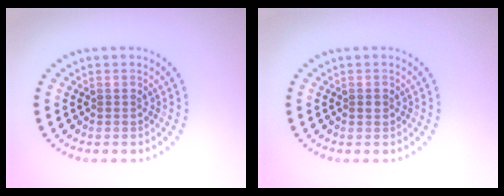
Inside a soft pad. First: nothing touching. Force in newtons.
{"total": 0.6, "press": 0.6, "slide": 0.0}